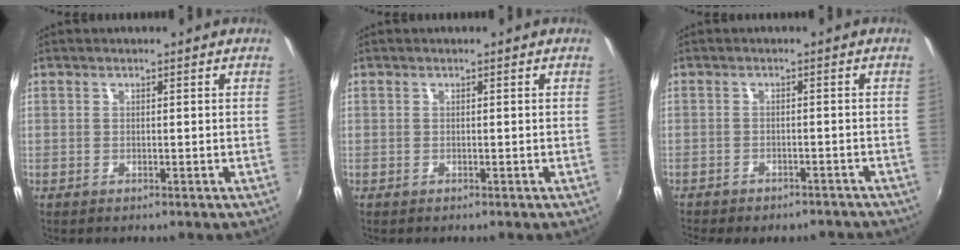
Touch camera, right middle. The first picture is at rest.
{"total": 0.0}
{"total": 9.8, "force": [-8.5, 3.3, 3.7], "torque": [-0.086, -0.017, -0.108]}